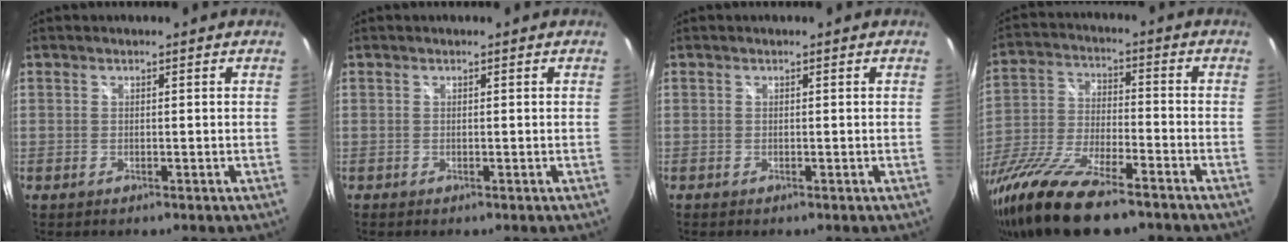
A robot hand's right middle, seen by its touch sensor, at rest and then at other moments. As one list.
[{"total": 0.0}, {"total": 0.0}, {"total": 21.1, "force": [-15.1, 5.9, 13.5], "torque": [-0.281, -0.056, -0.274]}]